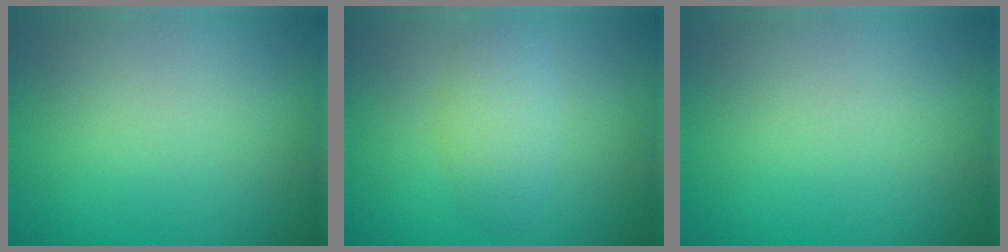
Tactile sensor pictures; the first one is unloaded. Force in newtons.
{"total": 2.7, "press": 2.7, "slide": 0.1}
{"total": 0.0}